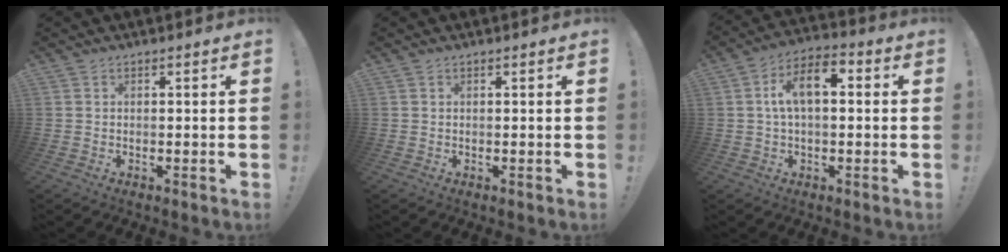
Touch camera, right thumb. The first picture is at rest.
{"total": 0.0}
{"total": 9.9, "force": [1.4, 5.1, 8.4], "torque": [-0.134, 0.012, 0.026]}